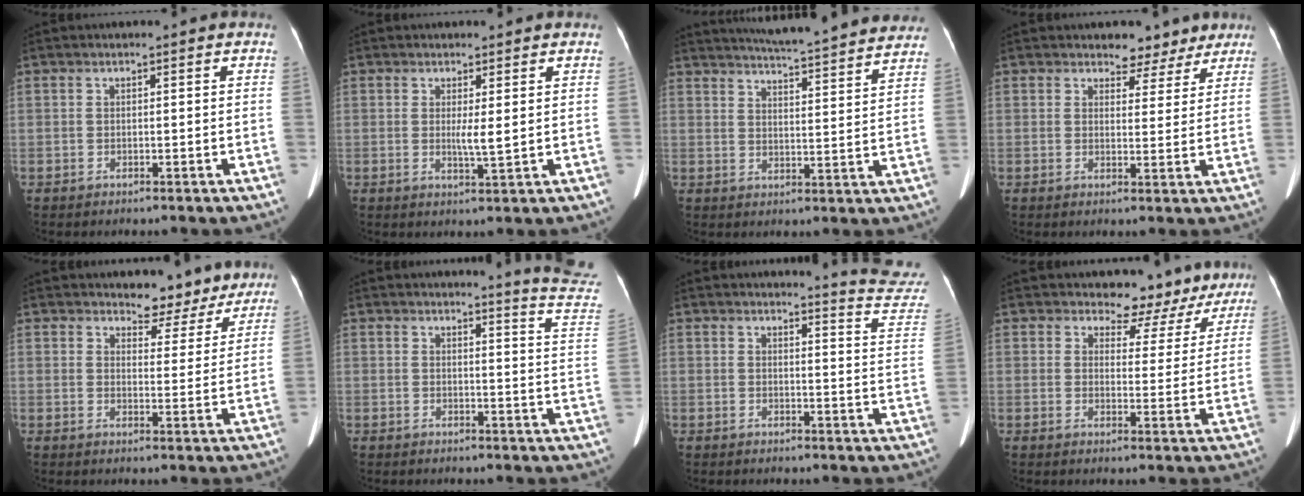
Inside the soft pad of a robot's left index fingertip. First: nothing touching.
{"total": 2.1, "force": [0.1, -0.1, 2.1], "torque": [-0.045, -0.007, 0.011]}
{"total": 22.8, "force": [21.0, 1.5, 8.9], "torque": [-0.139, -0.020, 0.265]}
{"total": 5.2, "force": [4.4, 2.9, 0.4], "torque": [0.003, -0.003, 0.051]}
{"total": 6.7, "force": [6.1, 2.6, 0.9], "torque": [-0.003, -0.008, 0.075]}
{"total": 10.8, "force": [10.6, -1.7, 0.7], "torque": [-0.007, -0.120, 0.094]}
{"total": 10.6, "force": [10.6, -0.9, 0.1], "torque": [0.004, -0.104, 0.094]}
{"total": 8.1, "force": [7.4, 3.3, 0.1], "torque": [0.015, -0.012, 0.074]}